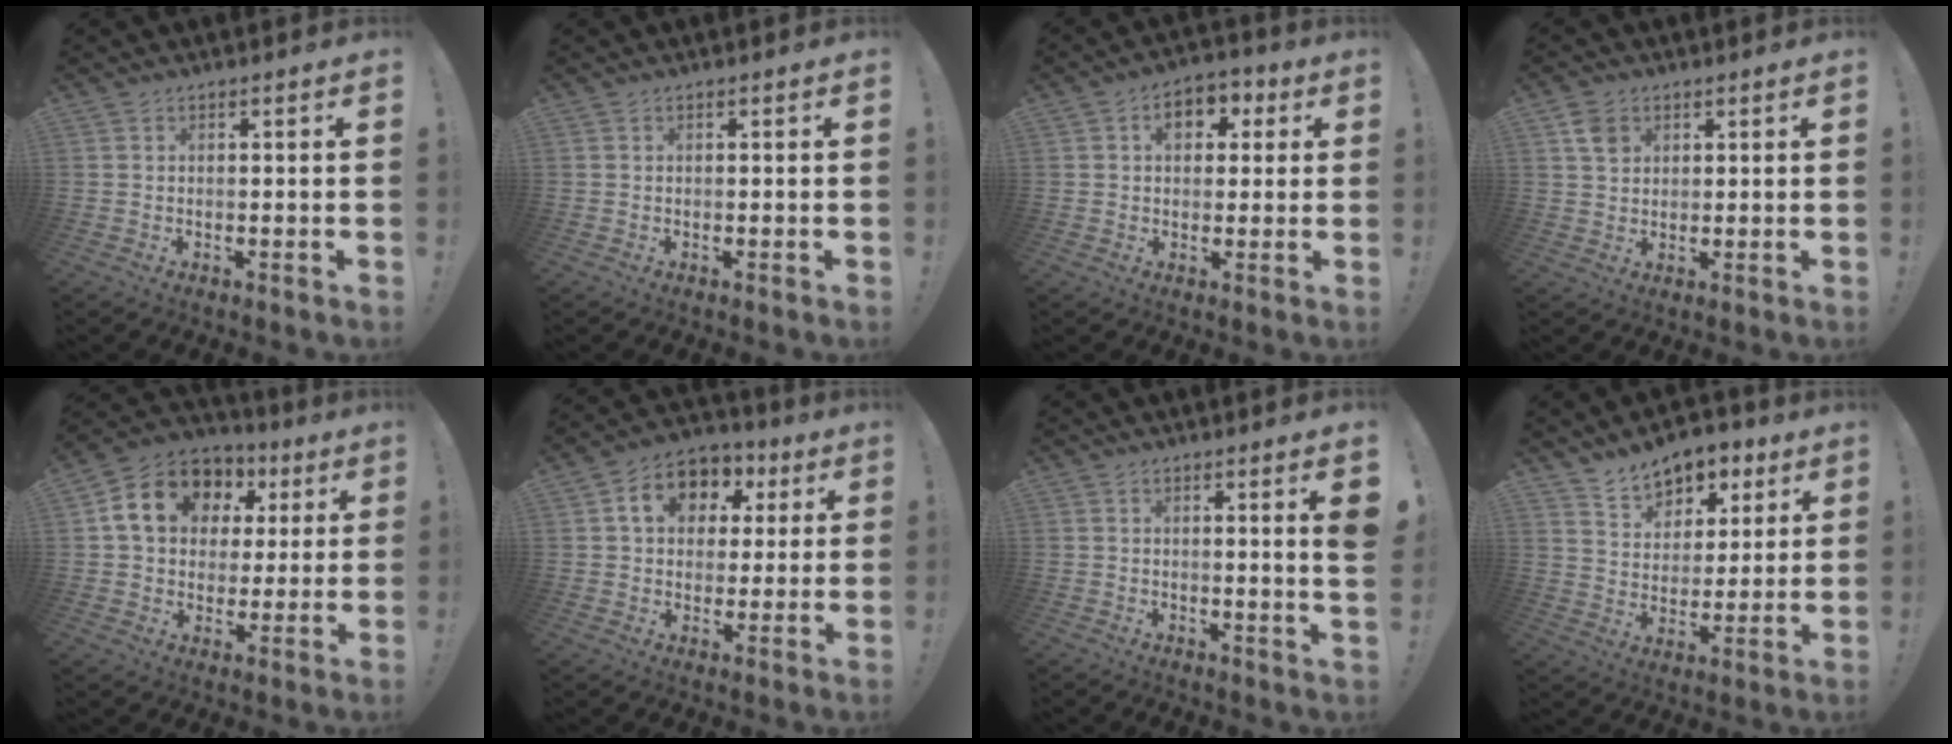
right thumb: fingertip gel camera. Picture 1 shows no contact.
{"total": 0.0}
{"total": 7.4, "force": [2.0, 5.5, 4.5], "torque": [-0.062, 0.003, 0.035]}
{"total": 5.0, "force": [2.5, 3.8, 2.1], "torque": [-0.017, -0.007, 0.045]}
{"total": 16.0, "force": [5.6, 12.4, 8.5], "torque": [-0.132, -0.007, 0.116]}
{"total": 12.1, "force": [3.9, 9.6, 6.3], "torque": [-0.098, -0.001, 0.079]}
{"total": 4.7, "force": [1.3, -0.4, 4.5], "torque": [-0.059, -0.017, 0.018]}
{"total": 10.1, "force": [7.4, 6.3, 2.7], "torque": [-0.037, -0.051, 0.141]}